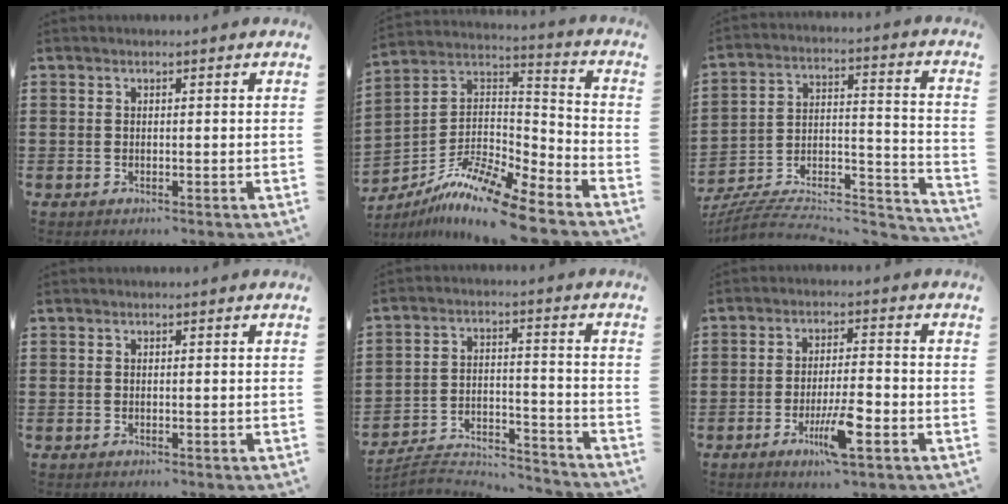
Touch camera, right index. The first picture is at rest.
{"total": 11.8, "force": [-9.7, 1.2, 6.6], "torque": [-0.132, 0.011, -0.194]}
{"total": 9.1, "force": [-8.2, 2.2, 3.2], "torque": [-0.045, 0.005, -0.160]}
{"total": 0.0}
{"total": 5.0, "force": [-4.7, 1.0, 1.1], "torque": [-0.026, 0.001, -0.097]}
{"total": 6.7, "force": [-3.1, 1.3, 5.8], "torque": [-0.110, -0.007, -0.054]}